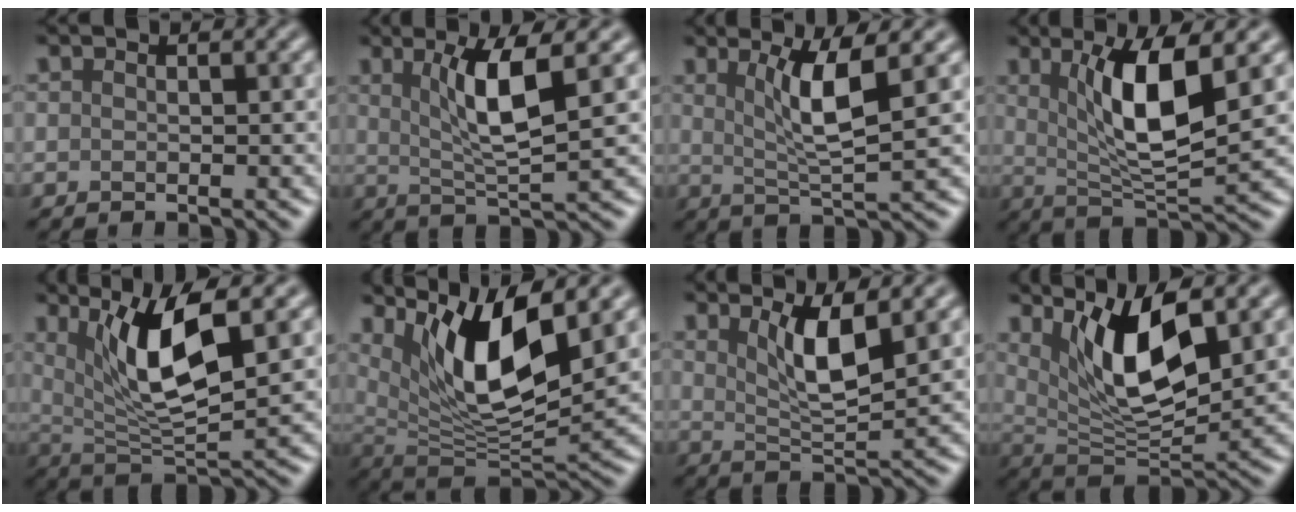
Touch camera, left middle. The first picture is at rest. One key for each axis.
{"total": 5.3, "fx": 1.7, "fy": 0.9, "fz": 5.0, "tx": -0.092, "ty": -0.002, "tz": 0.034}
{"total": 4.8, "fx": 1.6, "fy": 0.7, "fz": 4.5, "tx": -0.084, "ty": -0.004, "tz": 0.033}
{"total": 7.3, "fx": 2.2, "fy": 1.8, "fz": 6.7, "tx": -0.119, "ty": -0.009, "tz": 0.042}
{"total": 7.5, "fx": 2.9, "fy": 1.9, "fz": 6.6, "tx": -0.119, "ty": -0.010, "tz": 0.054}
{"total": 9.4, "fx": 4.5, "fy": 2.8, "fz": 7.8, "tx": -0.135, "ty": -0.016, "tz": 0.089}
{"total": 4.3, "fx": 1.9, "fy": 1.0, "fz": 3.7, "tx": -0.071, "ty": -0.008, "tz": 0.037}
{"total": 8.0, "fx": 3.4, "fy": 2.6, "fz": 6.7, "tx": -0.121, "ty": -0.017, "tz": 0.063}